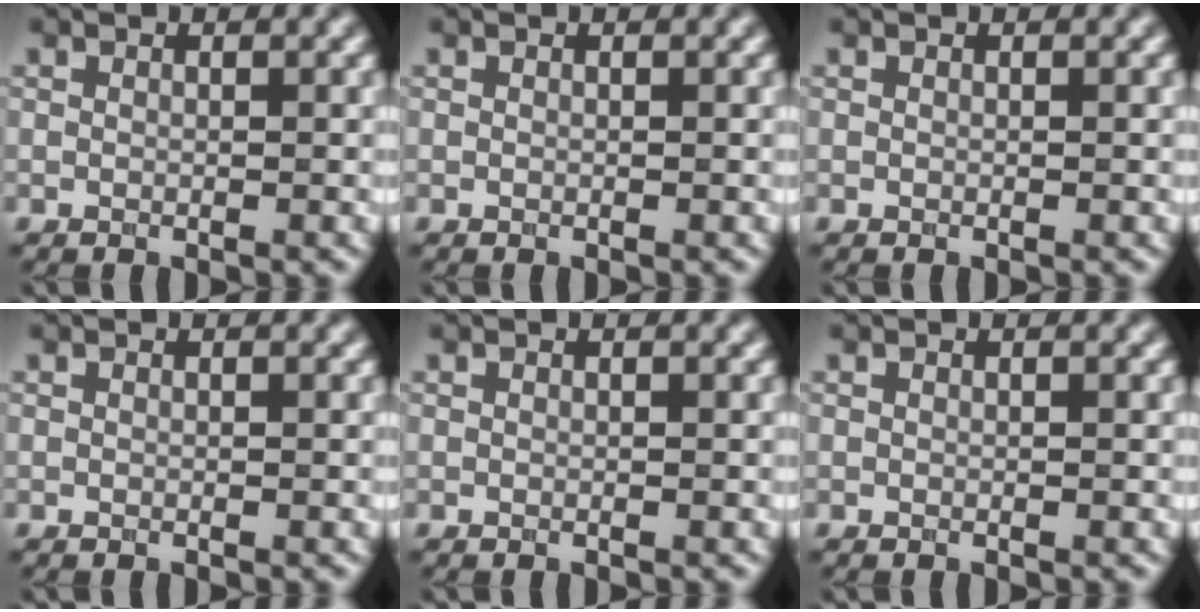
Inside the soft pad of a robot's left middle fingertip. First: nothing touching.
{"total": 0.0}
{"total": 0.0}
{"total": 0.0}
{"total": 0.0}
{"total": 0.0}